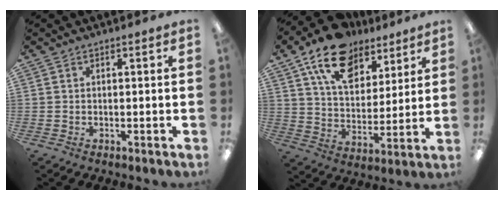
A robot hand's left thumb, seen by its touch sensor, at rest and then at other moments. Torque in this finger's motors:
{"motor_torque": [0.32, 0.36, 1.67, -1.10, 0.40]}